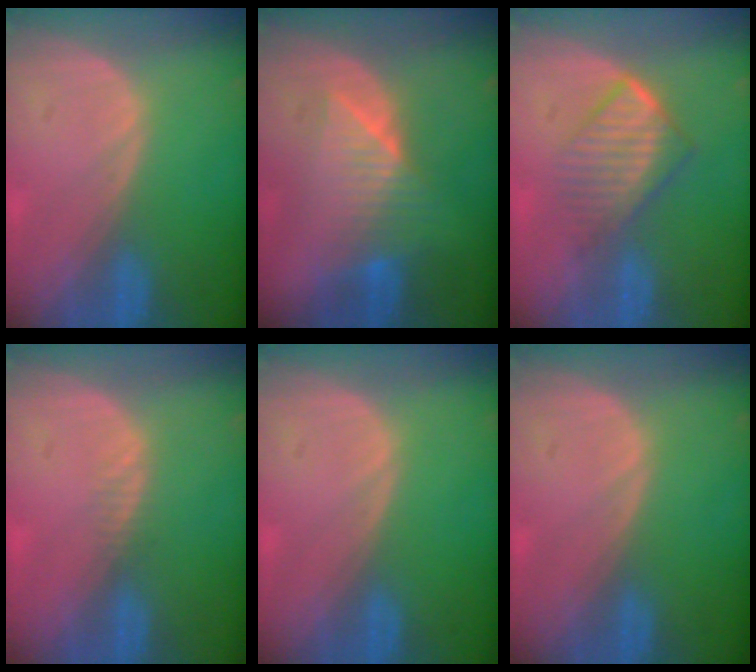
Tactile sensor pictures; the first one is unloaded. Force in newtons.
{"total": 6.7, "press": 6.7, "slide": 0.6}
{"total": 6.9, "press": 5.9, "slide": 3.5}
{"total": 1.2, "press": 0.9, "slide": 0.8}
{"total": 0.0}
{"total": 0.0}